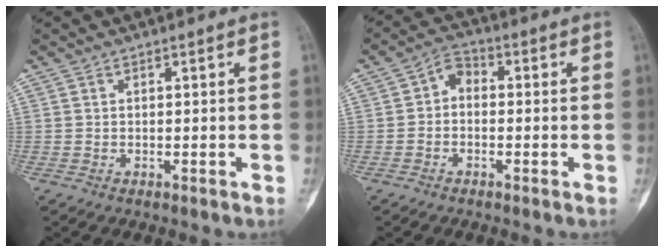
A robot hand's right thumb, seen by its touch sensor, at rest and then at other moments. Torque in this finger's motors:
{"motor_torque": [0.07, 0.00, 0.23, -0.21, -0.02]}